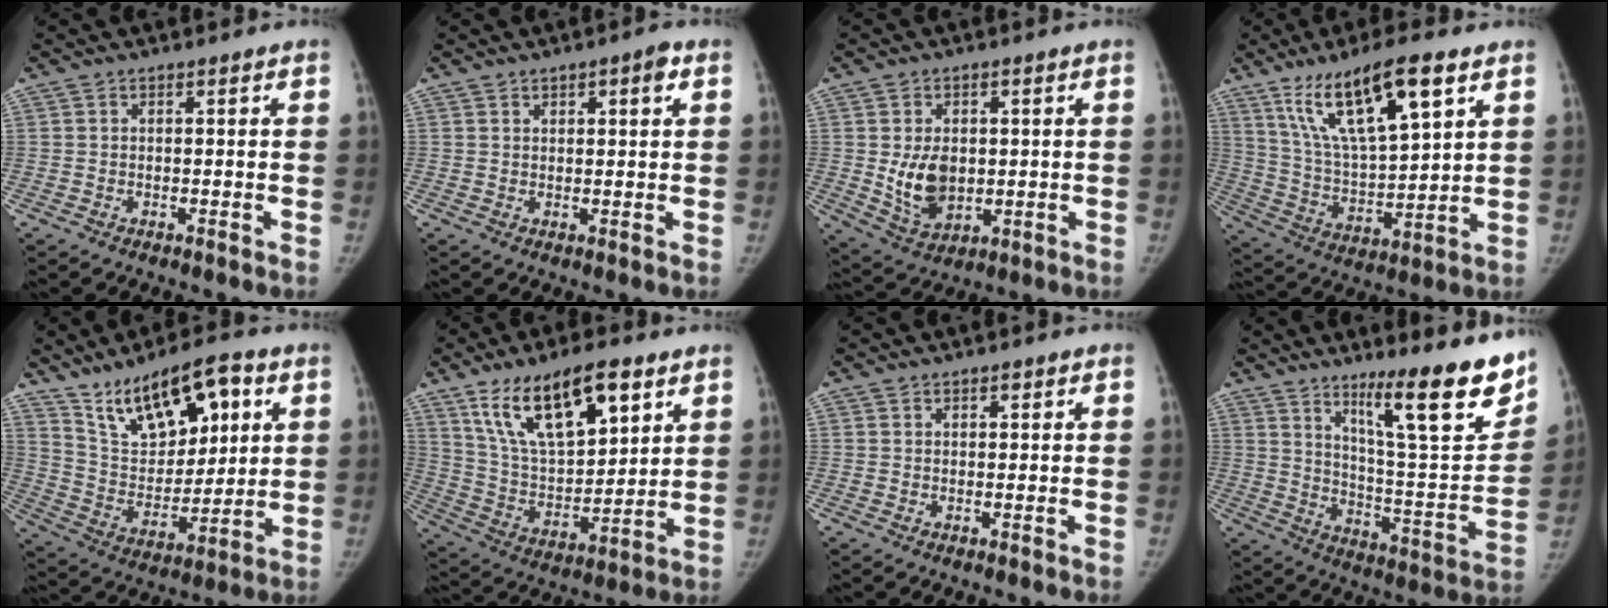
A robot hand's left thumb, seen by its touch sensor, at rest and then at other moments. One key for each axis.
{"total": 3.2, "fx": 1.6, "fy": 1.2, "fz": 2.5, "tx": -0.027, "ty": -0.004, "tz": 0.021}
{"total": 8.8, "fx": 0.2, "fy": 6.2, "fz": 6.3, "tx": -0.084, "ty": -0.015, "tz": 0.020}
{"total": 18.4, "fx": 10.2, "fy": 5.1, "fz": 14.4, "tx": -0.239, "ty": -0.037, "tz": 0.194}
{"total": 18.0, "fx": 9.7, "fy": 8.5, "fz": 12.6, "tx": -0.159, "ty": -0.041, "tz": 0.180}
{"total": 19.9, "fx": 11.0, "fy": 8.5, "fz": 14.2, "tx": -0.206, "ty": -0.042, "tz": 0.207}
{"total": 1.0, "fx": 0.6, "fy": 0.5, "fz": 0.6, "tx": -0.004, "ty": -0.002, "tz": 0.008}
{"total": 21.7, "fx": 13.9, "fy": 3.6, "fz": 16.3, "tx": -0.200, "ty": -0.082, "tz": 0.223}